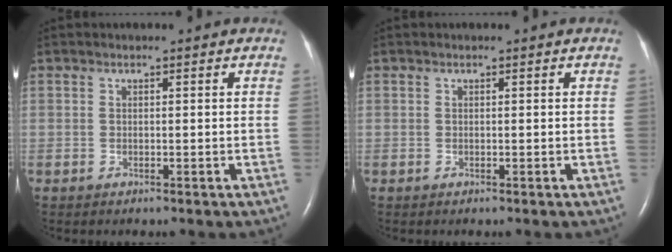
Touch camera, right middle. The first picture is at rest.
{"total": 0.0}